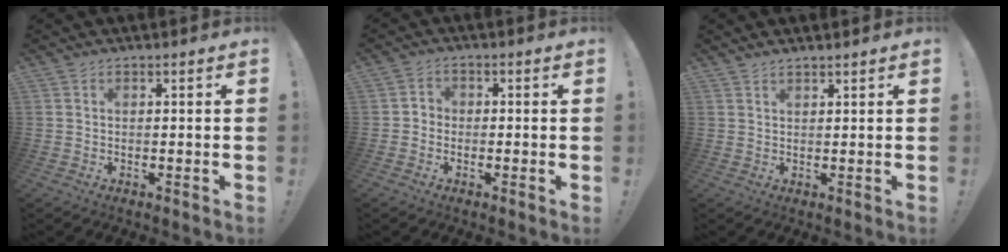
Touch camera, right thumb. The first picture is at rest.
{"total": 3.0, "force": [-2.0, 2.1, 0.9], "torque": [-0.019, 0.014, -0.035]}
{"total": 1.2, "force": [1.2, -0.1, 0.1], "torque": [-0.003, -0.009, 0.024]}